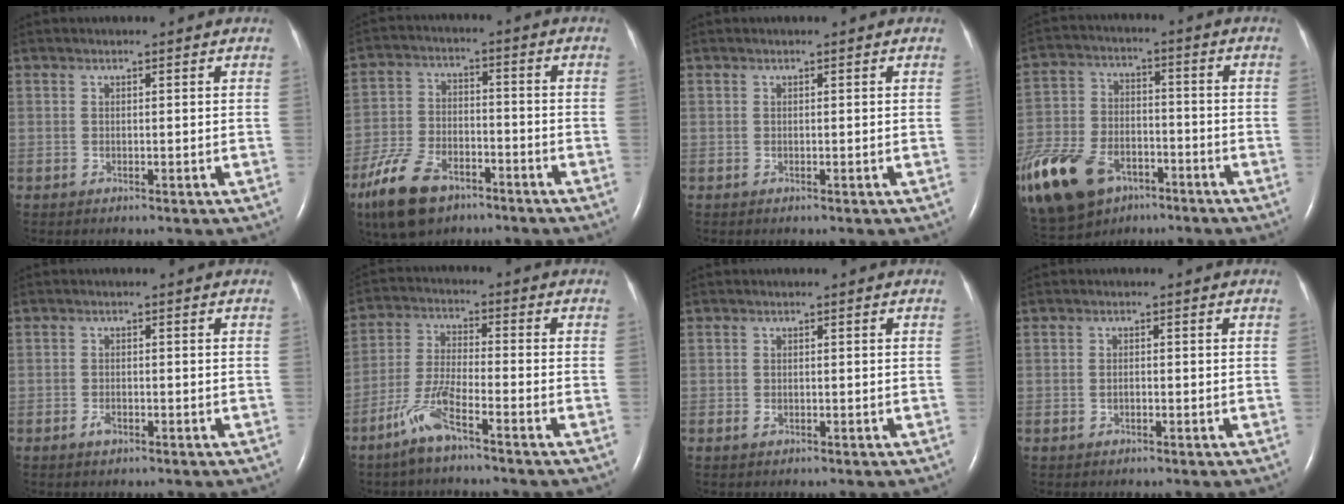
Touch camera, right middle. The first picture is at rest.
{"total": 11.6, "force": [-7.5, 5.5, 6.9], "torque": [-0.154, -0.012, -0.138]}
{"total": 0.0}
{"total": 29.4, "force": [-16.6, 17.8, 16.5], "torque": [-0.468, -0.039, -0.287]}
{"total": 1.4, "force": [-0.9, 0.6, 0.9], "torque": [-0.021, 0.000, -0.014]}
{"total": 7.1, "force": [-4.8, 0.6, 5.2], "torque": [-0.119, -0.008, -0.099]}
{"total": 0.8, "force": [-0.4, 0.5, 0.4], "torque": [-0.012, 0.000, -0.004]}
{"total": 0.8, "force": [-0.3, 0.4, 0.6], "torque": [-0.015, 0.001, -0.005]}